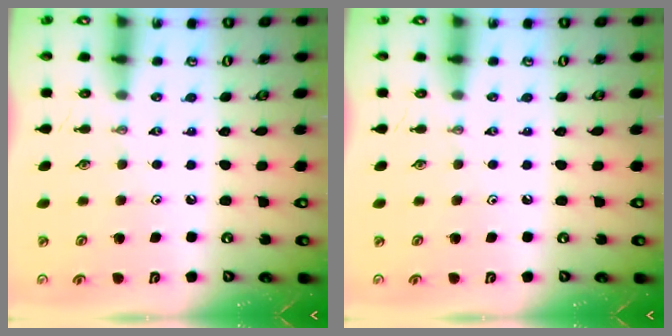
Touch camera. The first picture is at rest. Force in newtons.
{"total": 0.0}